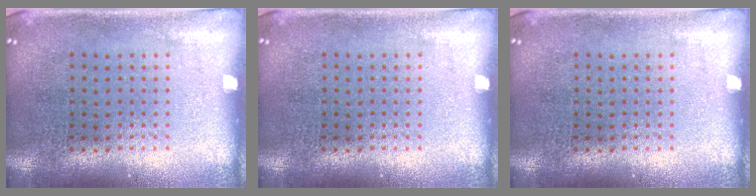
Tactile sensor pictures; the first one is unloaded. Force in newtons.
{"total": 0.0}
{"total": 0.0}